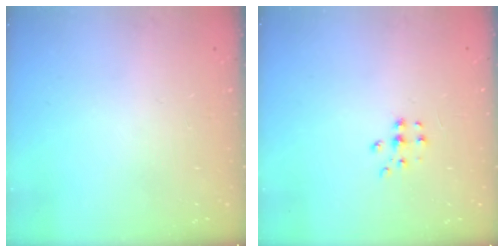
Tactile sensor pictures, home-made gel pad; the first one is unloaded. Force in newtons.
{"total": 6.2, "press": 6.1, "slide": 0.8}